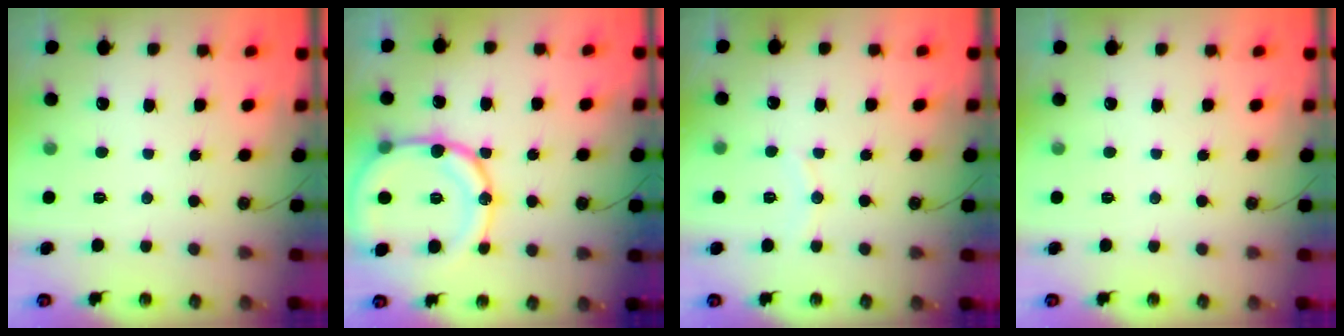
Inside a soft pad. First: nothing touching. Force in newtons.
{"total": 19.2, "press": 18.9, "slide": 3.4}
{"total": 5.2, "press": 5.2, "slide": 0.1}
{"total": 0.0}